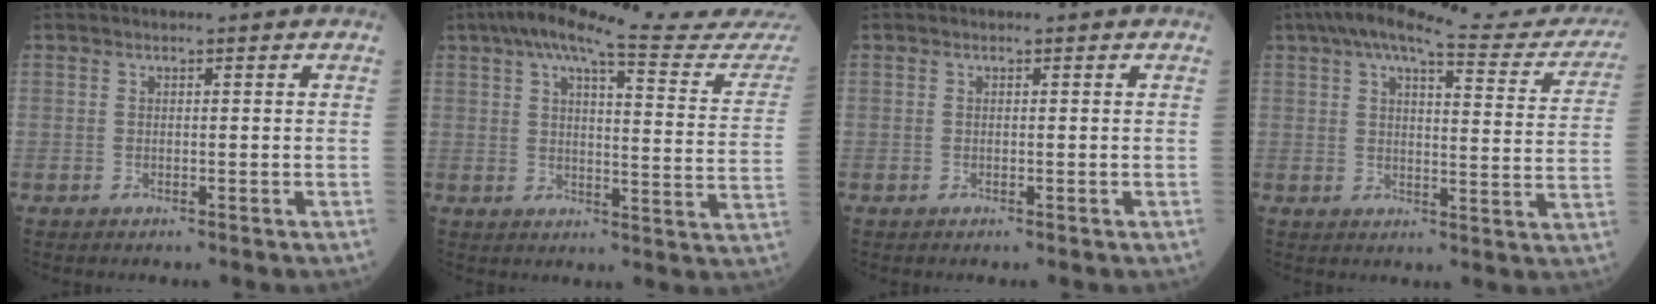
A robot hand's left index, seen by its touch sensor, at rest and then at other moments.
{"total": 21.1, "force": [19.3, 0.0, 8.4], "torque": [-0.120, -0.051, 0.234]}
{"total": 0.0}
{"total": 21.3, "force": [18.8, 3.4, 9.5], "torque": [-0.128, -0.010, 0.223]}